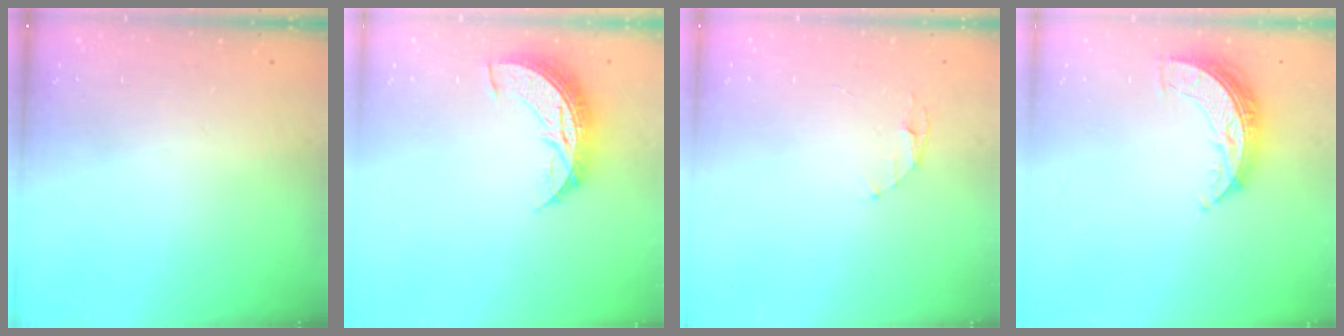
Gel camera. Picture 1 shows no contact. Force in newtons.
{"total": 8.6, "press": 8.6, "slide": 0.8}
{"total": 3.2, "press": 3.2, "slide": 0.4}
{"total": 7.8, "press": 7.8, "slide": 0.6}